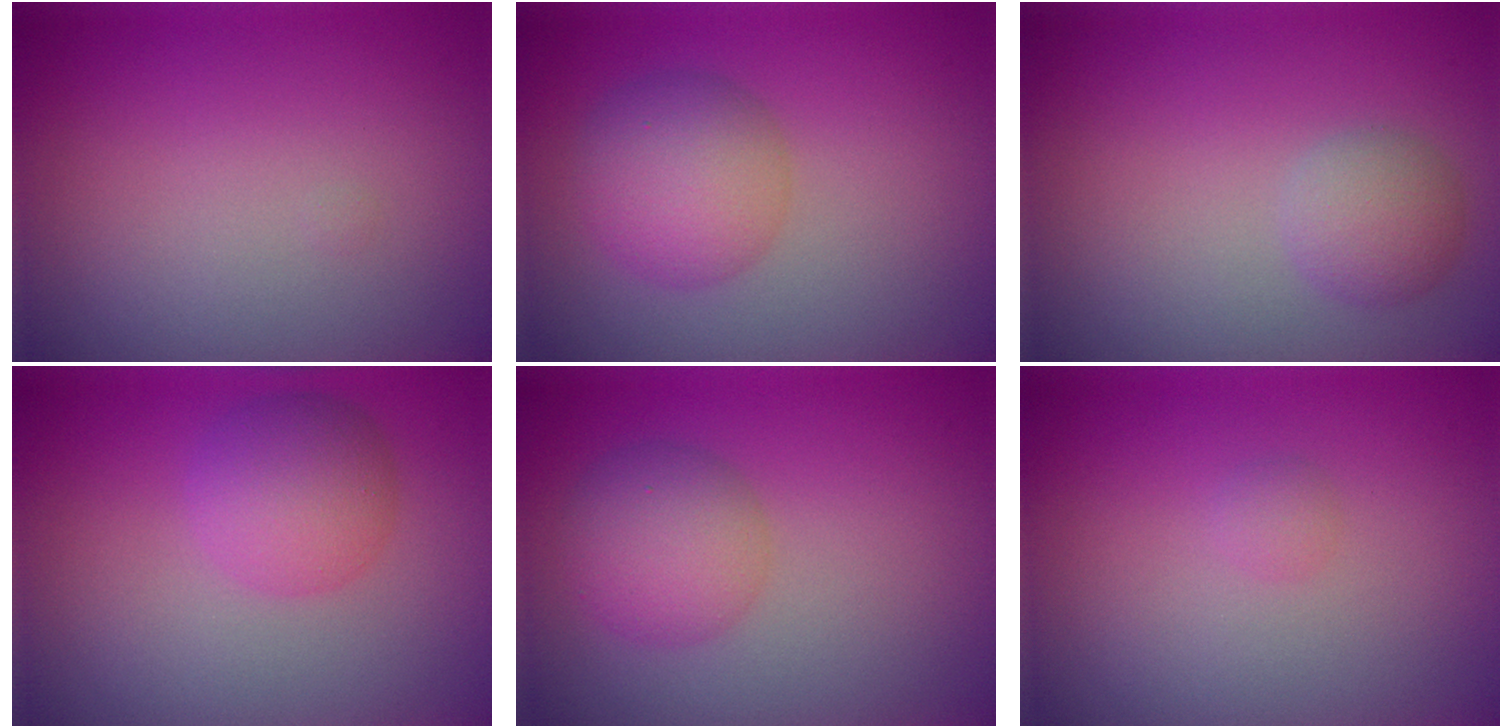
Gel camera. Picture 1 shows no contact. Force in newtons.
{"total": 4.7, "press": 4.7, "slide": 0.1}
{"total": 2.4, "press": 2.4, "slide": 0.0}
{"total": 4.0, "press": 4.0, "slide": 0.1}
{"total": 3.8, "press": 3.8, "slide": 0.2}
{"total": 0.7, "press": 0.7, "slide": 0.0}